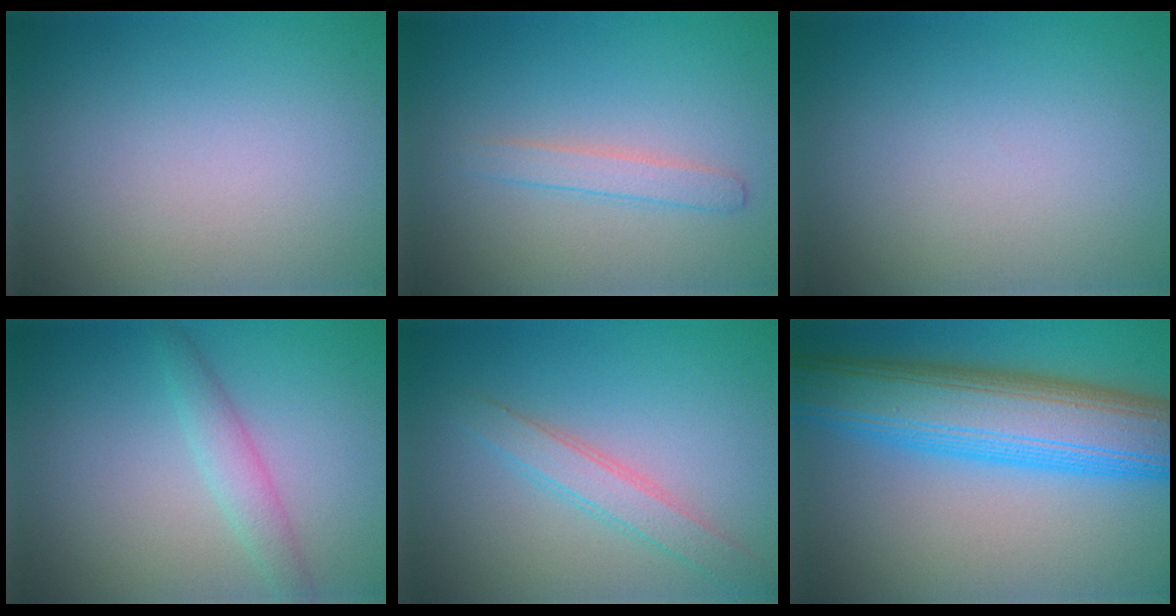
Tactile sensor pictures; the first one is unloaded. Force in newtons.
{"total": 1.8, "press": 1.8, "slide": 0.1}
{"total": 0.0}
{"total": 2.0, "press": 2.0, "slide": 0.1}
{"total": 2.6, "press": 2.6, "slide": 0.1}
{"total": 11.1, "press": 11.1, "slide": 0.1}